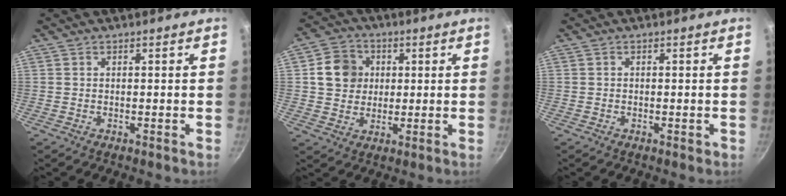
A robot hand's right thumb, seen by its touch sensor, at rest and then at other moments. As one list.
[{"total": 8.6, "force": [1.7, 7.7, 3.5], "torque": [-0.031, 0.011, 0.023]}, {"total": 0.7, "force": [-0.3, 0.5, 0.4], "torque": [-0.005, 0.002, -0.005]}]